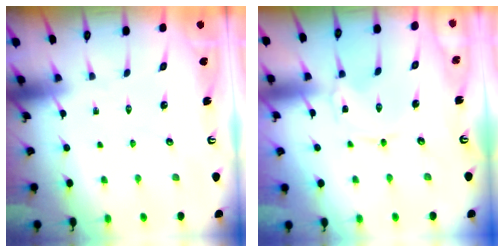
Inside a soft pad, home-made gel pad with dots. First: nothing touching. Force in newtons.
{"total": 0.0}